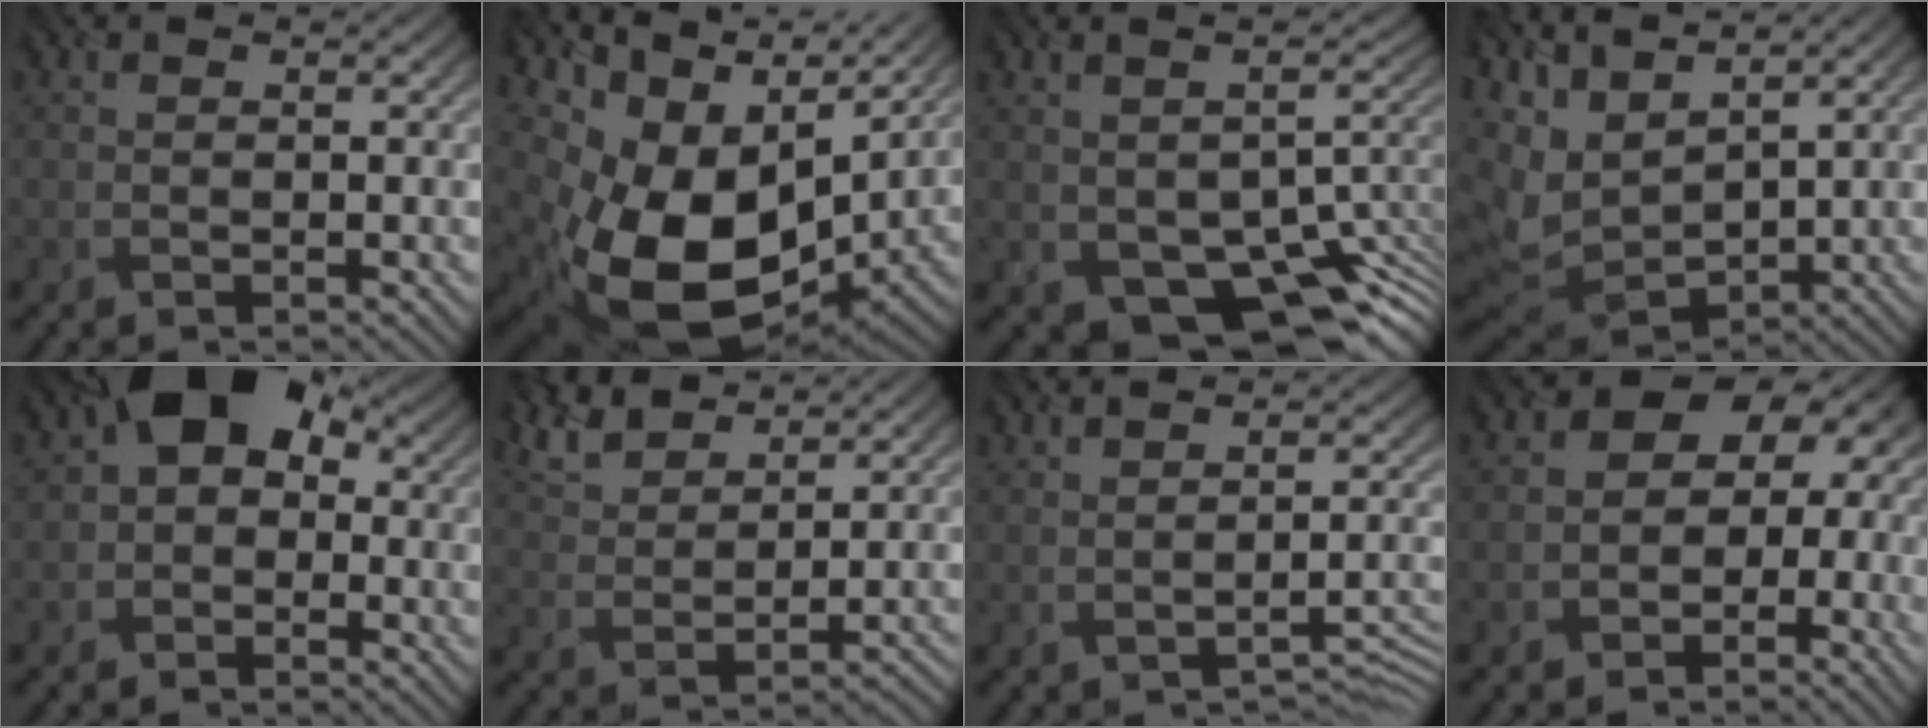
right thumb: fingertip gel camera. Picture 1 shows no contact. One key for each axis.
{"total": 16.7, "fx": 1.6, "fy": 11.4, "fz": 12.1, "tx": -0.248, "ty": -0.037, "tz": 0.051}
{"total": 12.7, "fx": -5.5, "fy": 7.1, "fz": 9.0, "tx": -0.128, "ty": -0.013, "tz": -0.071}
{"total": 8.8, "fx": 4.0, "fy": 4.3, "fz": 6.6, "tx": -0.174, "ty": -0.007, "tz": 0.086}
{"total": 7.6, "fx": 0.8, "fy": 5.5, "fz": 5.2, "tx": -0.071, "ty": 0.019, "tz": -0.012}
{"total": 5.6, "fx": 4.4, "fy": 1.9, "fz": 2.9, "tx": -0.077, "ty": 0.009, "tz": 0.089}
{"total": 2.6, "fx": -1.8, "fy": 0.7, "fz": 1.7, "tx": -0.026, "ty": 0.003, "tz": -0.025}
{"total": 8.0, "fx": -1.9, "fy": 6.0, "fz": 4.9, "tx": -0.036, "ty": 0.004, "tz": -0.047}